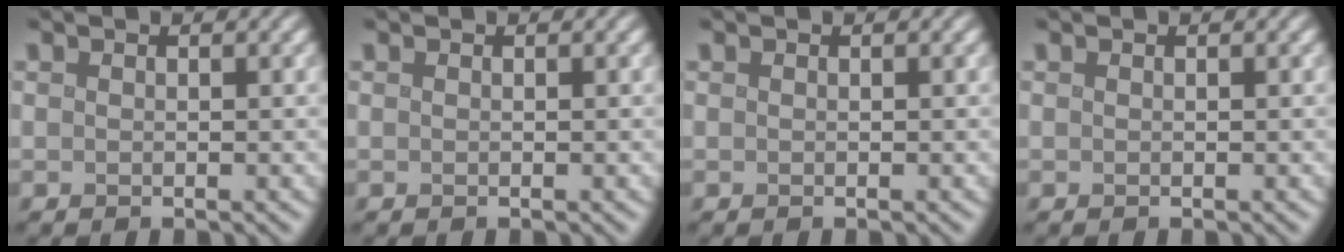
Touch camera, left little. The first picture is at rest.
{"total": 0.0}
{"total": 0.0}
{"total": 0.0}